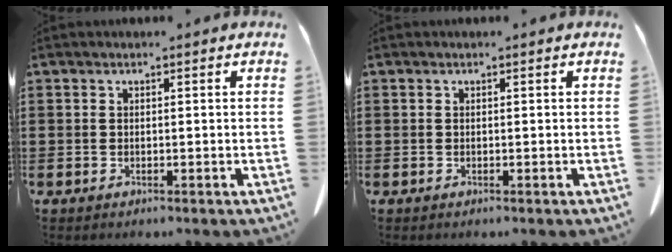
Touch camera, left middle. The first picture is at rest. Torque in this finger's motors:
{"motor_torque": [0.05, -0.05, 0.00, 0.00]}